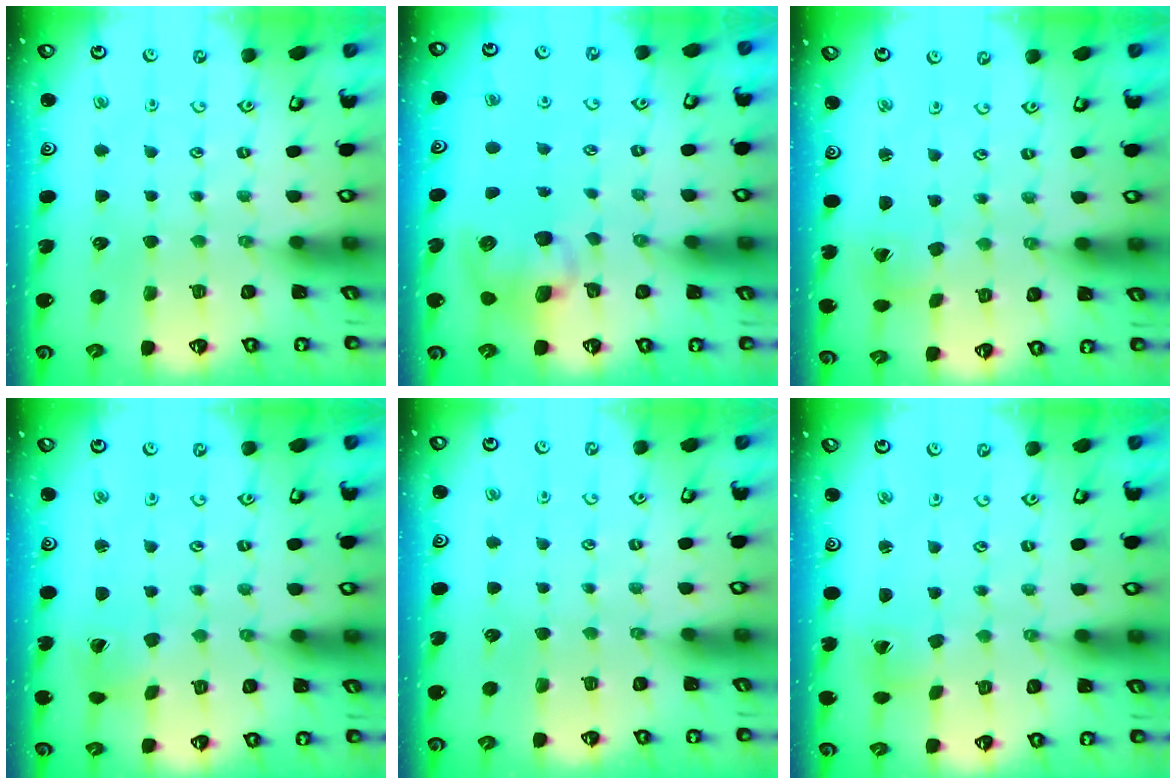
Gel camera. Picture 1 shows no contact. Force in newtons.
{"total": 9.1, "press": 9.0, "slide": 1.3}
{"total": 0.6, "press": 0.6, "slide": 0.2}
{"total": 1.2, "press": 1.2, "slide": 0.2}
{"total": 0.0}
{"total": 0.5, "press": 0.5, "slide": 0.1}